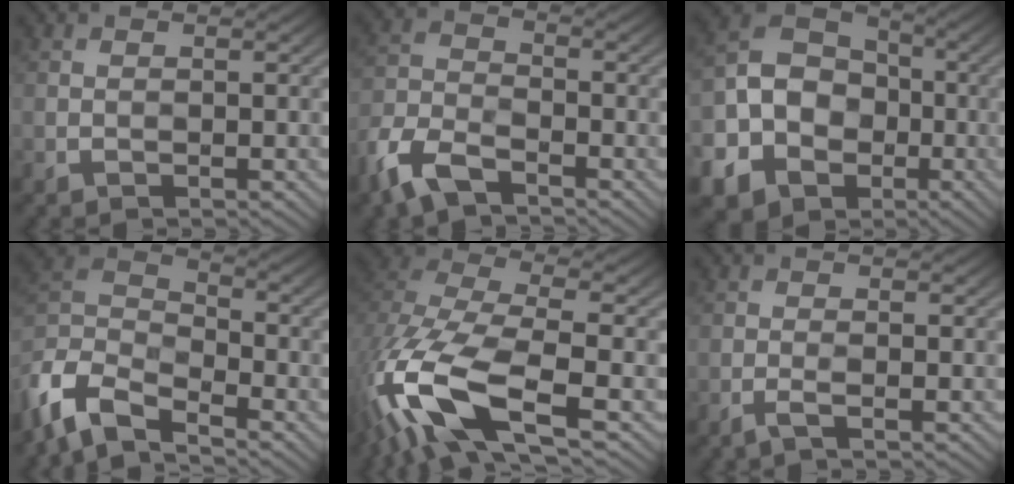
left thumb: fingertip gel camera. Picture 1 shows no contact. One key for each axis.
{"total": 7.3, "fx": -4.2, "fy": 3.7, "fz": 4.8, "tx": -0.110, "ty": -0.007, "tz": -0.105}
{"total": 14.9, "fx": -3.8, "fy": 12.9, "fz": 6.4, "tx": -0.191, "ty": -0.041, "tz": -0.079}
{"total": 9.1, "fx": -6.2, "fy": 4.1, "fz": 5.3, "tx": -0.127, "ty": 0.007, "tz": -0.130}
{"total": 15.0, "fx": -4.7, "fy": 6.9, "fz": 12.4, "tx": -0.313, "ty": -0.029, "tz": -0.094}
{"total": 1.2, "fx": 0.5, "fy": 0.1, "fz": 1.1, "tx": -0.015, "ty": 0.009, "tz": -0.004}